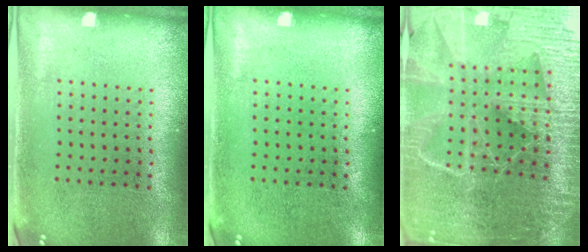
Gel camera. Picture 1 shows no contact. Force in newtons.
{"total": 0.0}
{"total": 6.5, "press": 5.5, "slide": 3.3}